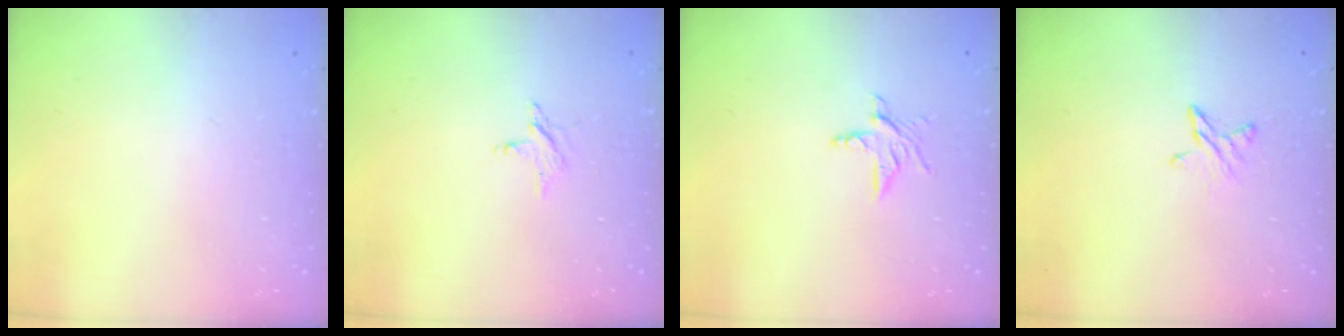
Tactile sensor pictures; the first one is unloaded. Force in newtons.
{"total": 2.4, "press": 2.4, "slide": 0.2}
{"total": 5.2, "press": 5.2, "slide": 0.3}
{"total": 4.6, "press": 4.5, "slide": 0.5}